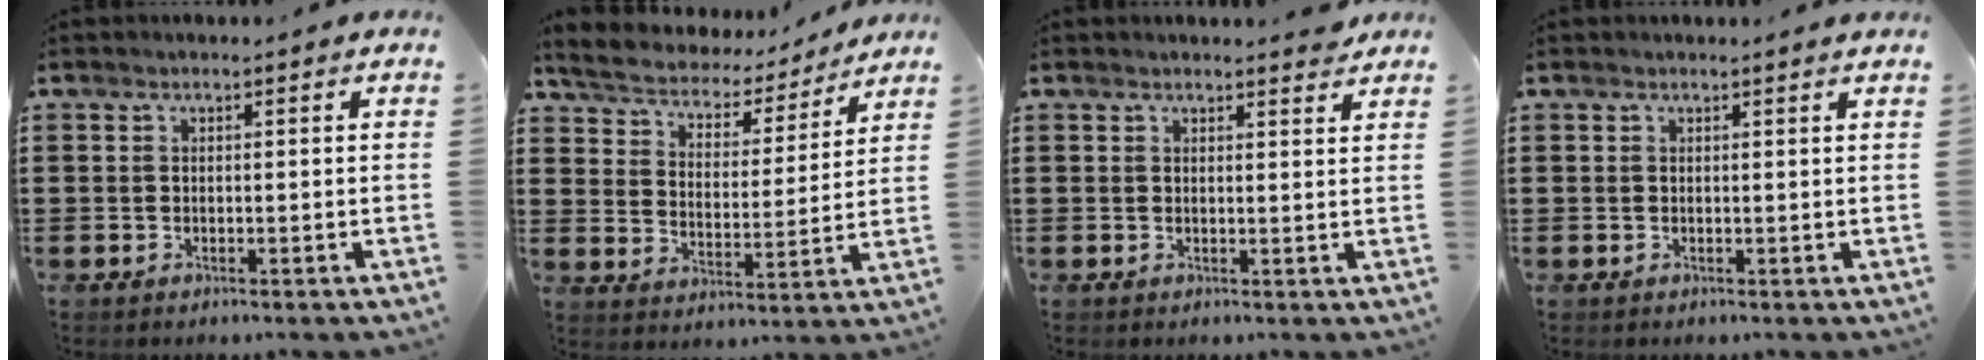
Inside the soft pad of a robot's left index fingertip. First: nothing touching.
{"total": 4.6, "force": [4.5, 1.0, 0.4], "torque": [-0.035, -0.031, 0.072]}
{"total": 2.1, "force": [2.0, 0.2, 0.5], "torque": [-0.006, -0.003, 0.037]}
{"total": 0.6, "force": [0.5, -0.1, 0.3], "torque": [-0.005, -0.002, 0.010]}